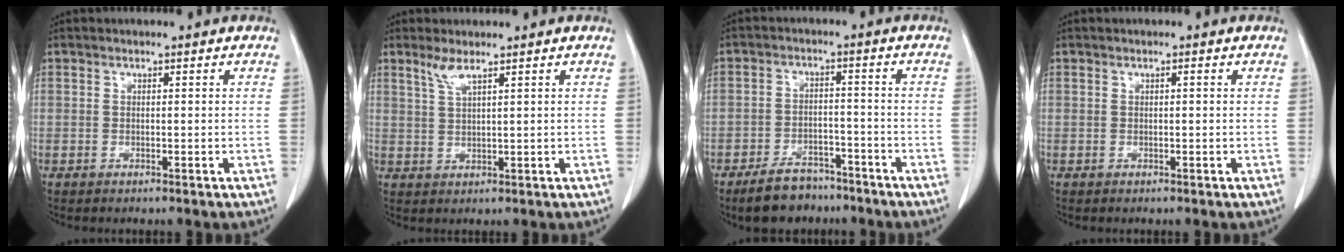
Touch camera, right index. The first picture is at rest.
{"total": 3.1, "force": [2.0, 0.5, 2.3], "torque": [-0.052, 0.004, 0.047]}
{"total": 8.3, "force": [-6.5, 4.2, 3.0], "torque": [-0.057, 0.001, -0.106]}
{"total": 0.6, "force": [0.1, 0.3, 0.5], "torque": [-0.012, 0.005, 0.005]}